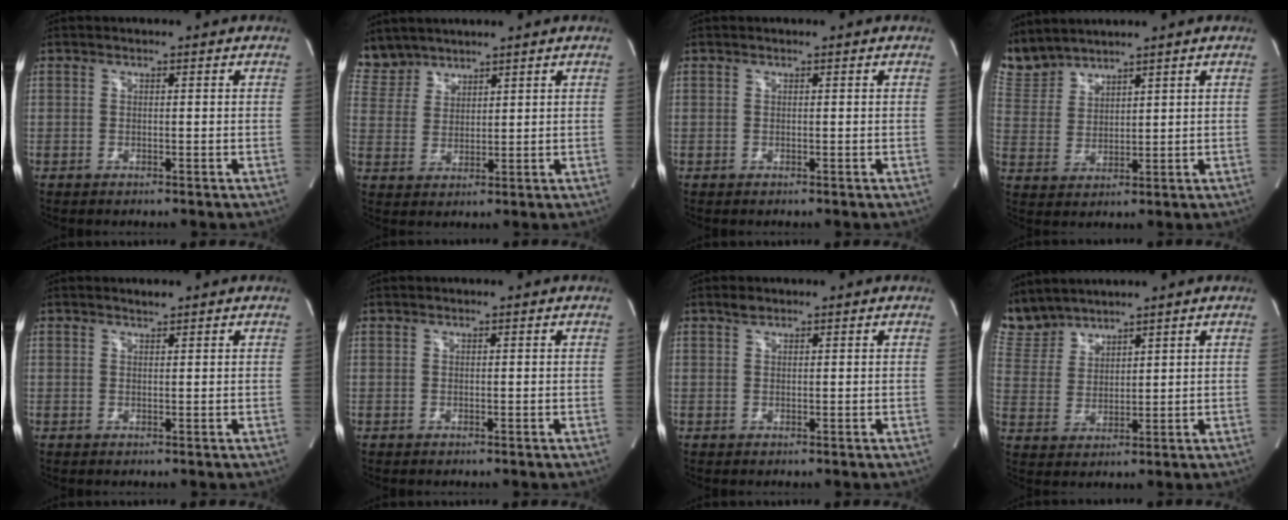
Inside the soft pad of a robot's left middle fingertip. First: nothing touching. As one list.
[{"total": 5.2, "force": [4.8, 1.9, -0.3], "torque": [0.000, 0.007, 0.110]}, {"total": 0.0}, {"total": 6.3, "force": [6.2, 0.8, 0.0], "torque": [-0.018, 0.011, 0.144]}, {"total": 0.8, "force": [0.8, 0.0, 0.2], "torque": [-0.010, 0.001, 0.016]}, {"total": 0.0}, {"total": 1.1, "force": [0.9, 0.4, 0.4], "torque": [-0.011, 0.004, 0.017]}, {"total": 6.4, "force": [6.3, 1.2, -0.1], "torque": [-0.014, 0.011, 0.146]}]